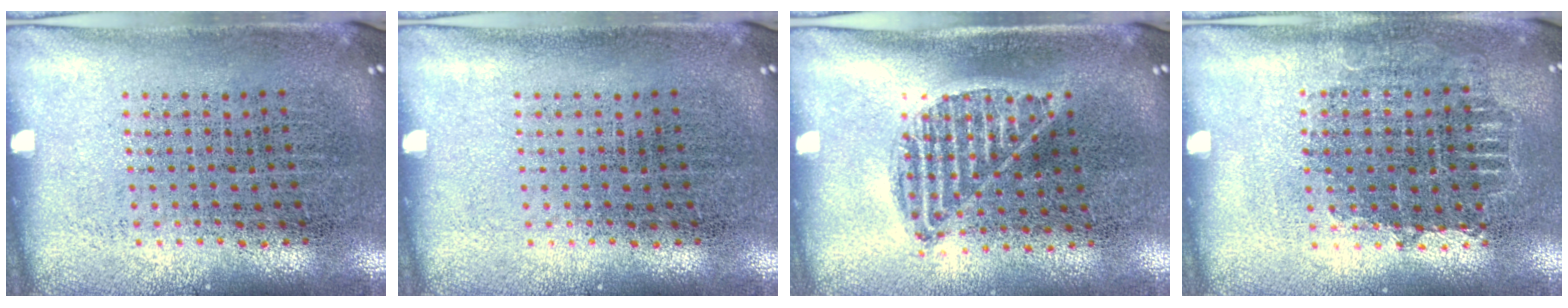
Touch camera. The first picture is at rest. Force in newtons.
{"total": 0.0}
{"total": 0.9, "press": 0.8, "slide": 0.5}
{"total": 0.8, "press": 0.7, "slide": 0.3}